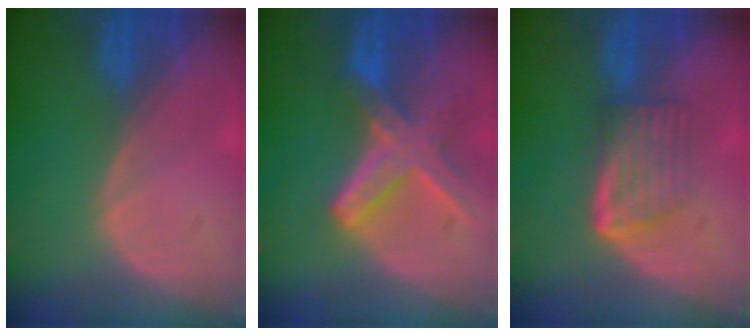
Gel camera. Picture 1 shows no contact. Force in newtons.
{"total": 8.2, "press": 7.3, "slide": 3.9}
{"total": 5.8, "press": 5.3, "slide": 2.3}